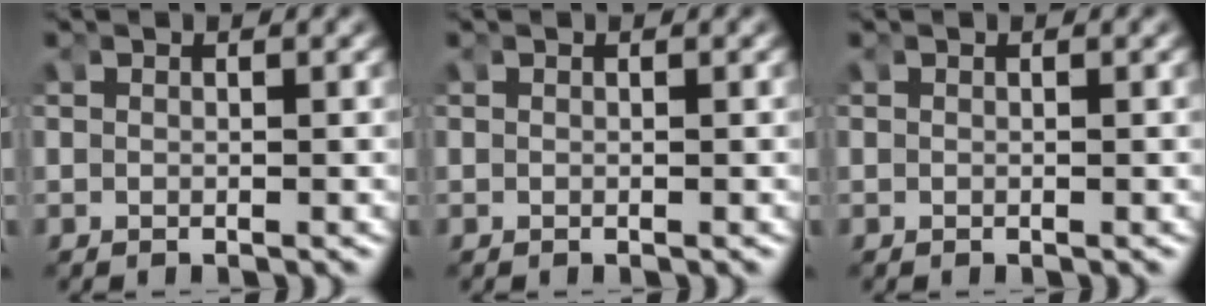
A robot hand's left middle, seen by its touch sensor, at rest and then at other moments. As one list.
[{"total": 0.0}, {"total": 0.0}]